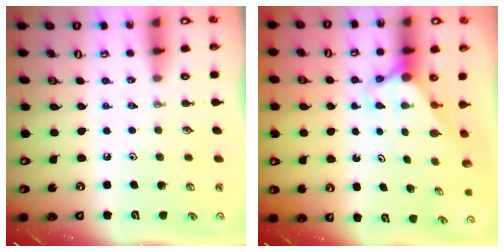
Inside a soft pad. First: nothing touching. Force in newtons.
{"total": 2.7, "press": 2.7, "slide": 0.0}